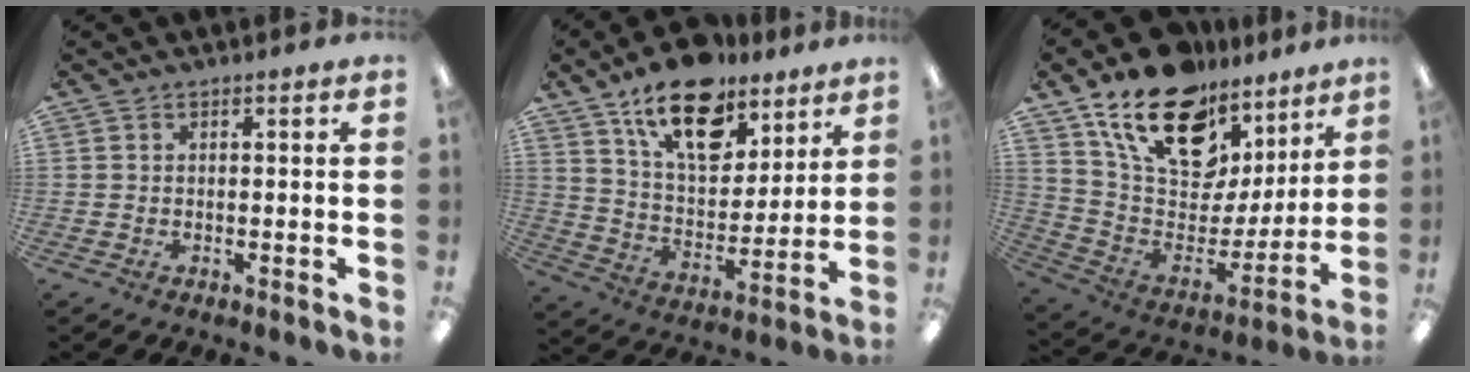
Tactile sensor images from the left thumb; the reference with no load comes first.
{"total": 18.7, "force": [12.6, 9.7, 9.9], "torque": [-0.156, -0.069, 0.219]}
{"total": 21.9, "force": [14.5, 12.1, 11.1], "torque": [-0.190, -0.086, 0.261]}